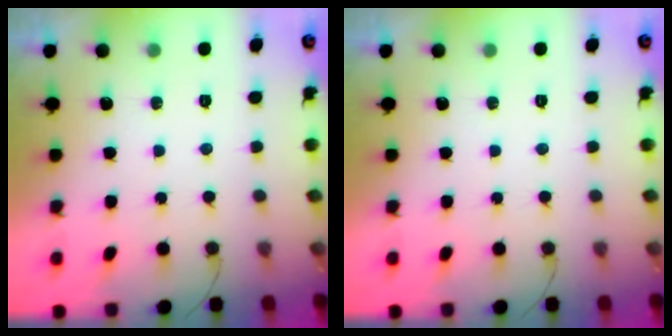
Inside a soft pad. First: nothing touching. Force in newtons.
{"total": 0.0}